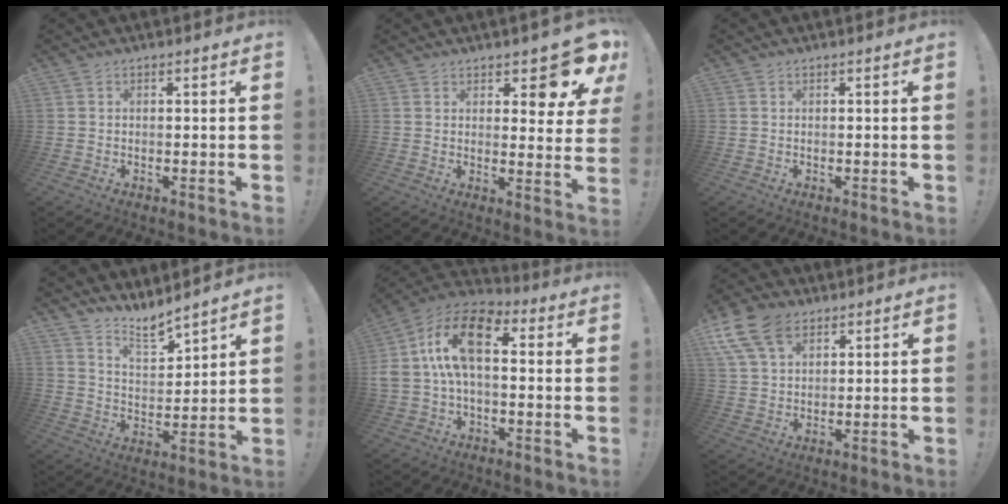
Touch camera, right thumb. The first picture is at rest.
{"total": 9.8, "force": [6.8, 3.1, 6.4], "torque": [-0.072, -0.057, 0.117]}
{"total": 0.5, "force": [-0.1, 0.5, 0.0], "torque": [0.001, 0.000, -0.002]}
{"total": 8.3, "force": [7.9, 1.5, 2.1], "torque": [-0.038, -0.070, 0.145]}
{"total": 16.2, "force": [2.6, 8.9, 13.3], "torque": [-0.256, 0.015, 0.048]}
{"total": 13.4, "force": [7.1, 8.5, 7.6], "torque": [-0.152, -0.027, 0.137]}